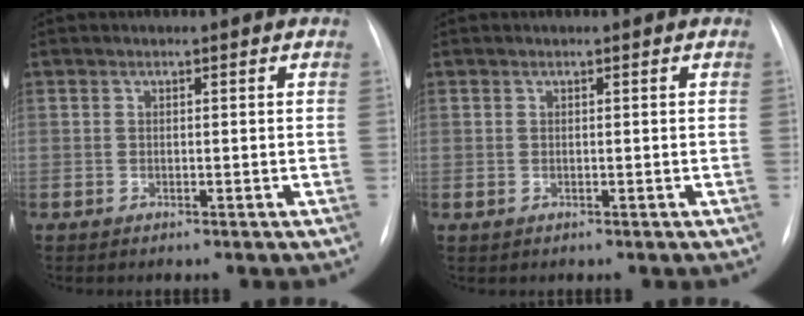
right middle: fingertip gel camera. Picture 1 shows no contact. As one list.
[{"total": 0.0}]